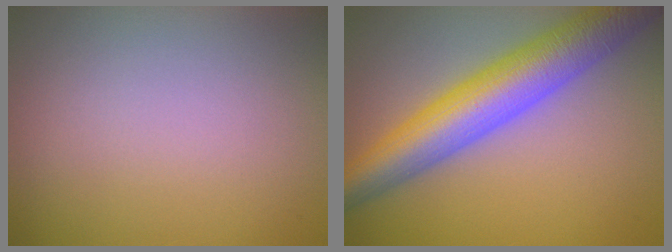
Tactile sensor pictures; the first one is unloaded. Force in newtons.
{"total": 8.7, "press": 8.6, "slide": 0.4}